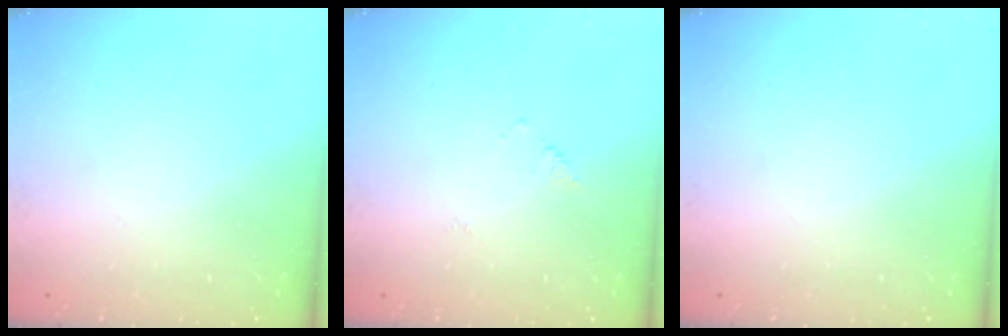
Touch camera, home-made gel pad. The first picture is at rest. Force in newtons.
{"total": 2.7, "press": 2.7, "slide": 0.4}
{"total": 0.0}